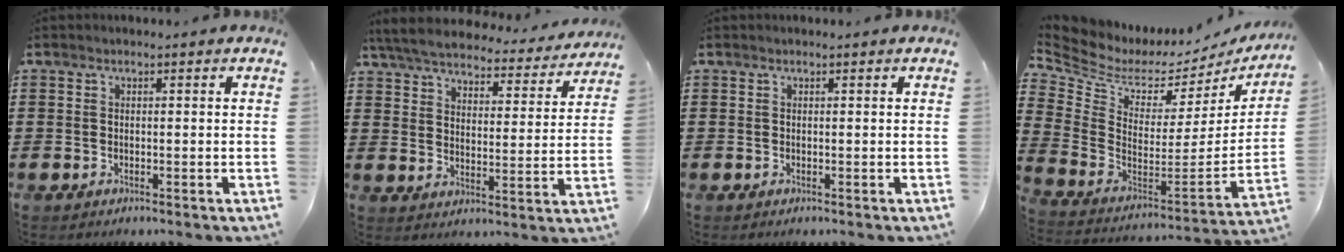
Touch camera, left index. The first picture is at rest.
{"total": 5.7, "force": [5.6, 0.5, 1.4], "torque": [-0.055, -0.035, 0.094]}
{"total": 0.0}
{"total": 4.4, "force": [3.4, 2.4, 1.5], "torque": [-0.059, -0.045, 0.052]}